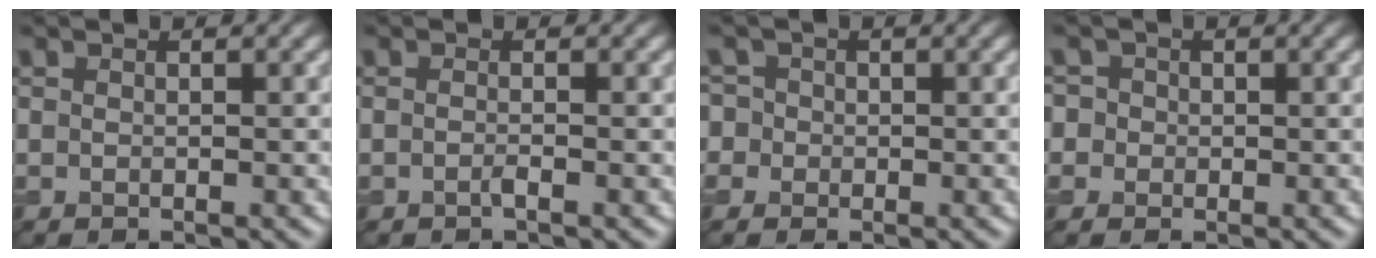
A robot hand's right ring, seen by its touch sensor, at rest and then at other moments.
{"total": 0.7, "force": [-0.2, 0.1, 0.7], "torque": [-0.009, 0.002, -0.008]}
{"total": 2.5, "force": [-0.2, 2.4, 0.6], "torque": [0.005, 0.027, -0.035]}
{"total": 2.3, "force": [0.3, 2.2, 0.6], "torque": [0.008, 0.022, -0.024]}